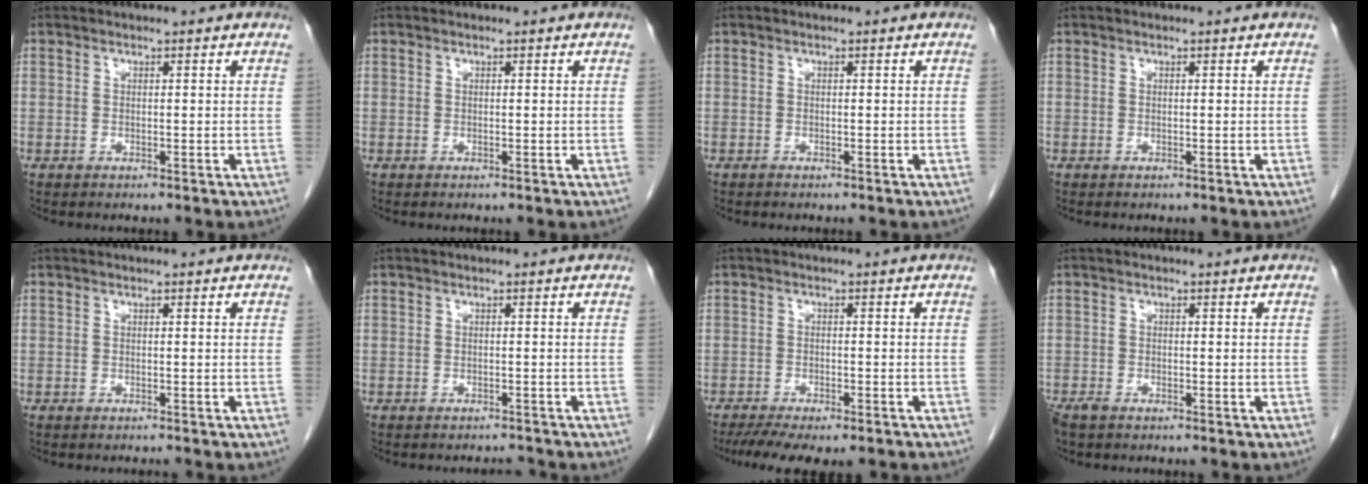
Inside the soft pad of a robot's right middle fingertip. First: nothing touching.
{"total": 0.0}
{"total": 0.0}
{"total": 0.0}
{"total": 1.6, "force": [-1.5, 0.1, 0.6], "torque": [-0.009, -0.003, -0.016]}
{"total": 3.2, "force": [-3.1, 0.5, 0.3], "torque": [0.003, -0.004, -0.040]}
{"total": 9.8, "force": [-7.9, 2.4, 5.3], "torque": [-0.080, -0.009, -0.116]}
{"total": 2.6, "force": [-2.1, 0.9, 1.3], "torque": [-0.027, -0.007, -0.031]}